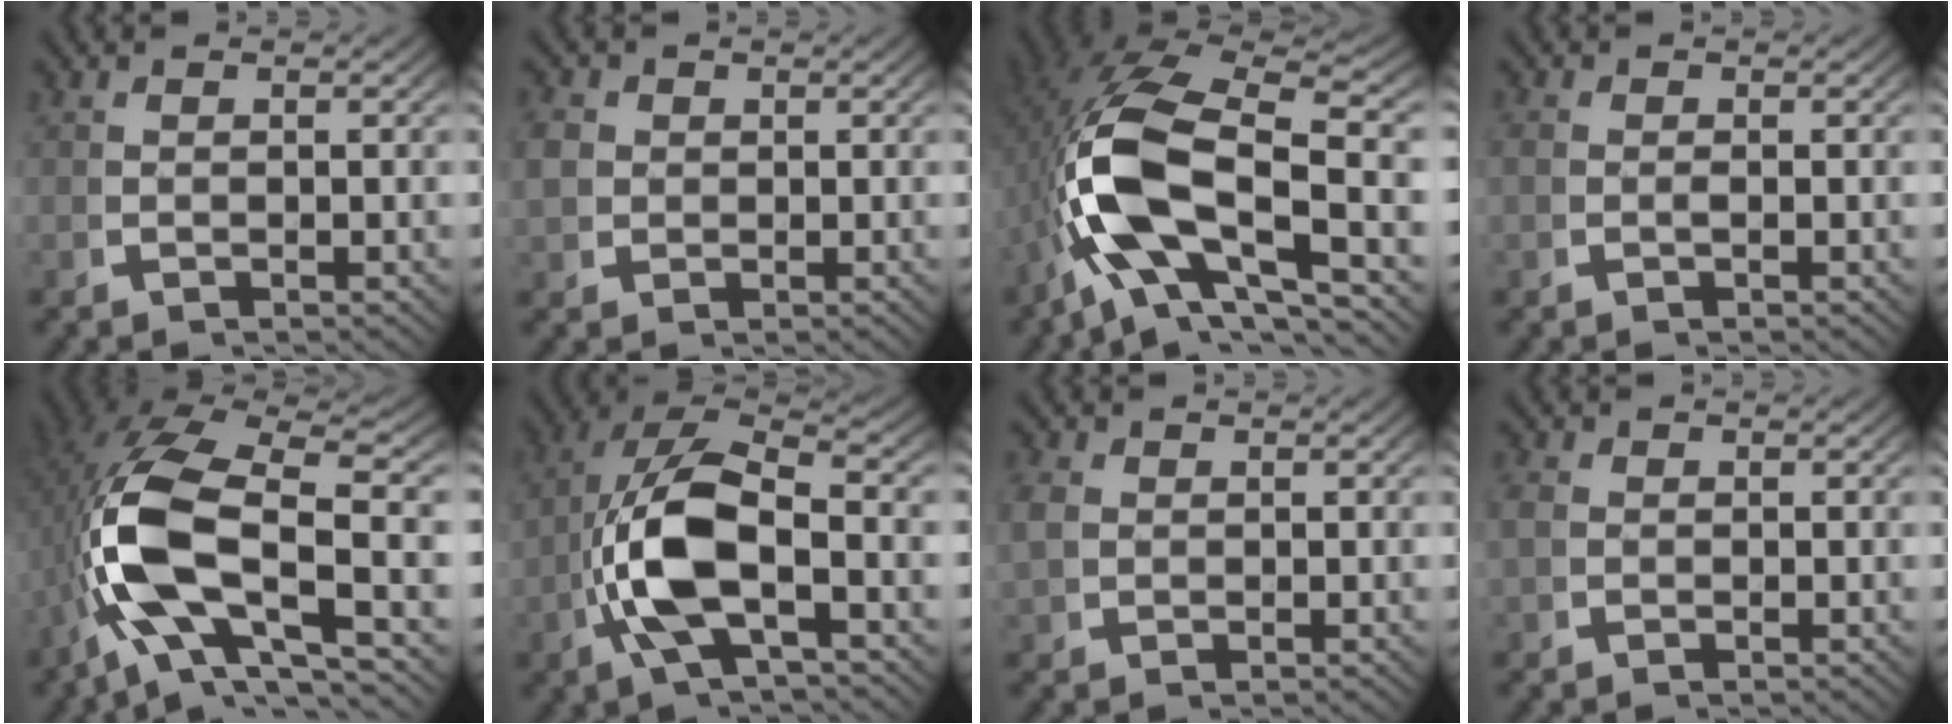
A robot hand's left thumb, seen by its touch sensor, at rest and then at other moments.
{"total": 3.5, "force": [0.7, 3.2, 1.3], "torque": [-0.042, -0.011, 0.013]}
{"total": 15.3, "force": [-0.6, 9.1, 12.3], "torque": [-0.277, -0.045, 0.011]}
{"total": 0.7, "force": [-0.1, 0.5, 0.4], "torque": [-0.015, -0.006, 0.001]}
{"total": 13.7, "force": [-0.4, 7.9, 11.2], "torque": [-0.260, -0.041, 0.016]}
{"total": 12.0, "force": [0.0, 6.9, 9.8], "torque": [-0.218, -0.033, 0.011]}
{"total": 2.4, "force": [0.6, 2.1, 1.0], "torque": [-0.034, -0.009, 0.014]}
{"total": 1.3, "force": [0.1, 1.2, 0.5], "torque": [-0.020, -0.009, 0.004]}